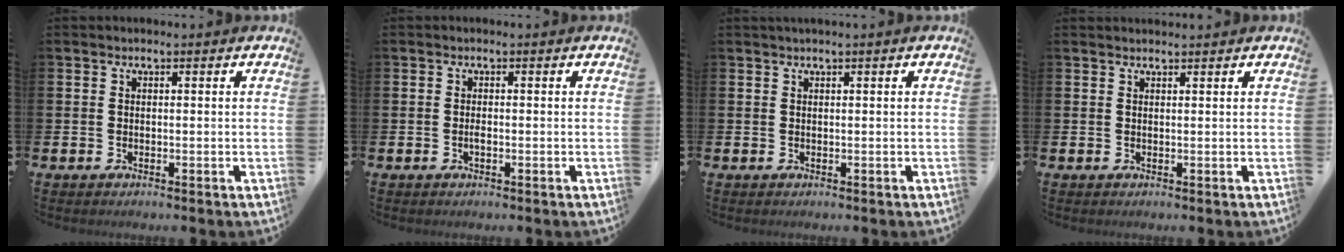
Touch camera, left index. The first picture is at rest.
{"total": 0.7, "force": [-0.3, 0.2, 0.6], "torque": [-0.020, 0.001, -0.003]}
{"total": 0.6, "force": [0.3, -0.1, 0.5], "torque": [-0.015, 0.004, 0.008]}
{"total": 0.8, "force": [0.8, 0.0, 0.0], "torque": [0.012, -0.006, 0.013]}